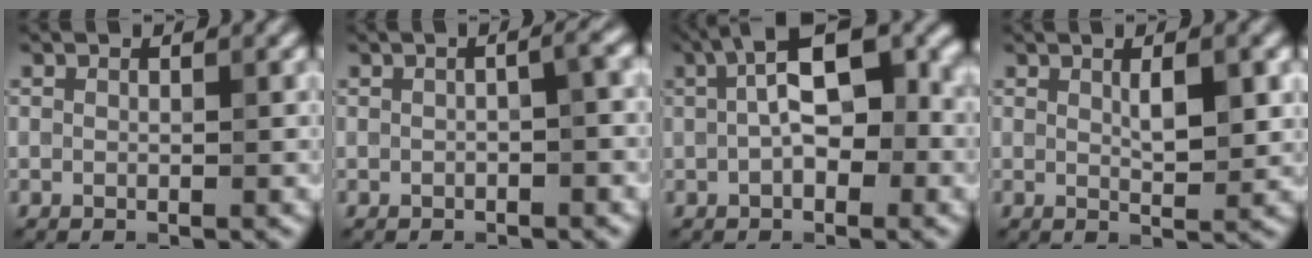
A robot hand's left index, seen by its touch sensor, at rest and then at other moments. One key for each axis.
{"total": 2.2, "fx": -0.3, "fy": 0.6, "fz": 2.1, "tx": -0.030, "ty": 0.006, "tz": -0.006}
{"total": 9.0, "fx": 1.7, "fy": 4.1, "fz": 7.8, "tx": -0.132, "ty": 0.026, "tz": 0.016}
{"total": 2.9, "fx": 0.9, "fy": 0.8, "fz": 2.7, "tx": -0.043, "ty": -0.001, "tz": 0.016}